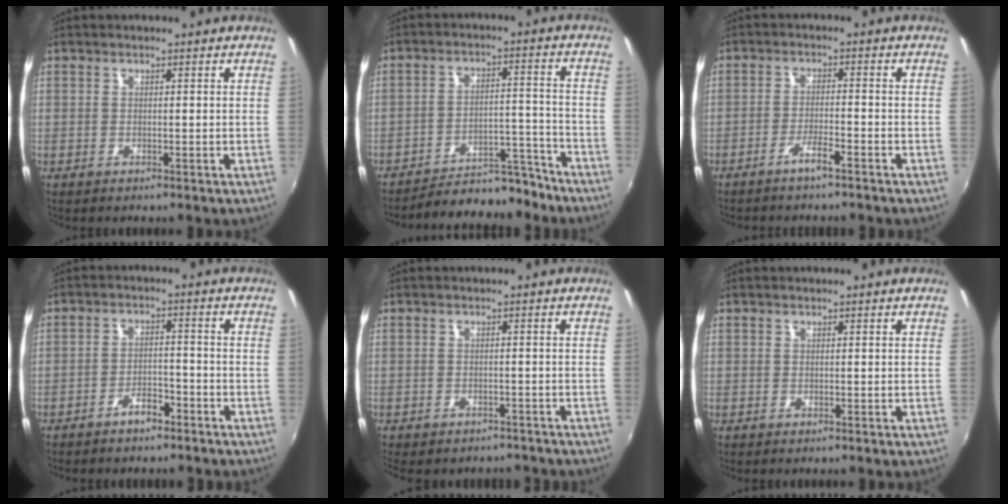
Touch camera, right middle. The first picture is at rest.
{"total": 13.2, "force": [-12.4, 3.4, 3.1], "torque": [-0.066, 0.028, -0.169]}
{"total": 3.2, "force": [-2.6, 0.1, 1.8], "torque": [-0.050, 0.005, -0.047]}
{"total": 4.1, "force": [-3.3, 1.6, 1.9], "torque": [-0.046, 0.011, -0.046]}
{"total": 8.3, "force": [-7.0, 3.2, 2.9], "torque": [-0.067, -0.019, -0.092]}
{"total": 0.0}